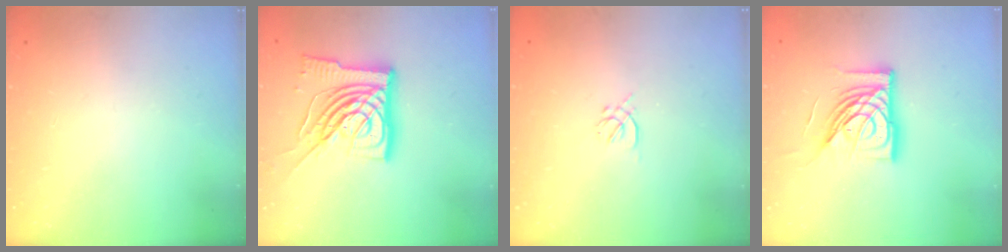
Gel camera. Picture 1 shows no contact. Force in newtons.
{"total": 18.2, "press": 18.1, "slide": 1.9}
{"total": 1.0, "press": 0.9, "slide": 0.4}
{"total": 16.5, "press": 16.3, "slide": 2.1}